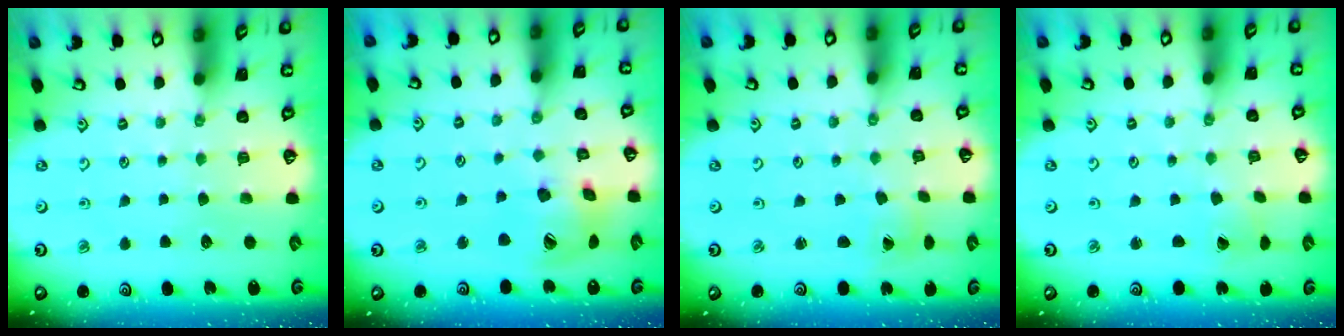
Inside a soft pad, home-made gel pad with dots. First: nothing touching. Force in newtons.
{"total": 14.6, "press": 14.4, "slide": 2.3}
{"total": 2.1, "press": 2.1, "slide": 0.2}
{"total": 1.5, "press": 1.5, "slide": 0.3}